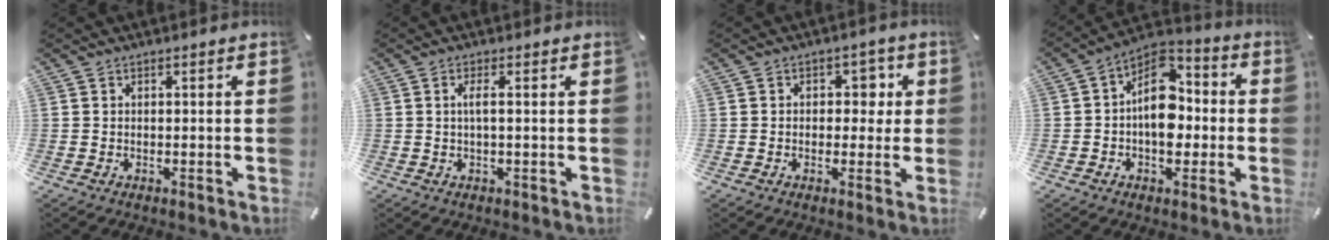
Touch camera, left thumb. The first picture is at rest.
{"total": 2.9, "force": [0.4, 0.2, 2.8], "torque": [-0.054, -0.003, 0.004]}
{"total": 5.2, "force": [0.5, 4.1, 3.2], "torque": [-0.020, -0.005, -0.006]}
{"total": 12.5, "force": [-0.9, 8.9, 8.8], "torque": [-0.135, -0.001, -0.020]}